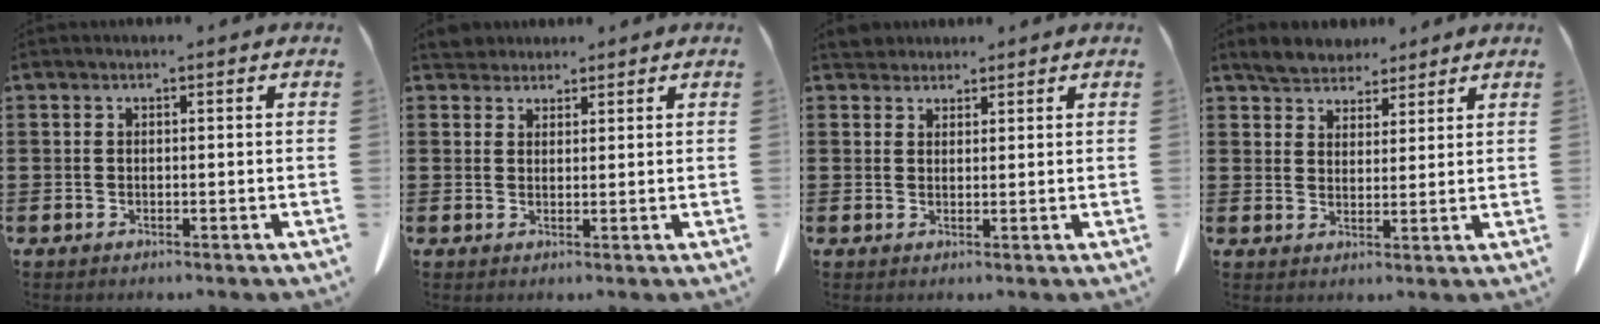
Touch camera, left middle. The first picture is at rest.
{"total": 2.5, "force": [2.4, 0.8, 0.0], "torque": [-0.006, 0.000, 0.048]}
{"total": 2.4, "force": [2.2, 0.7, 0.1], "torque": [-0.009, 0.000, 0.046]}
{"total": 4.3, "force": [4.0, 1.6, 0.3], "torque": [-0.023, -0.006, 0.076]}